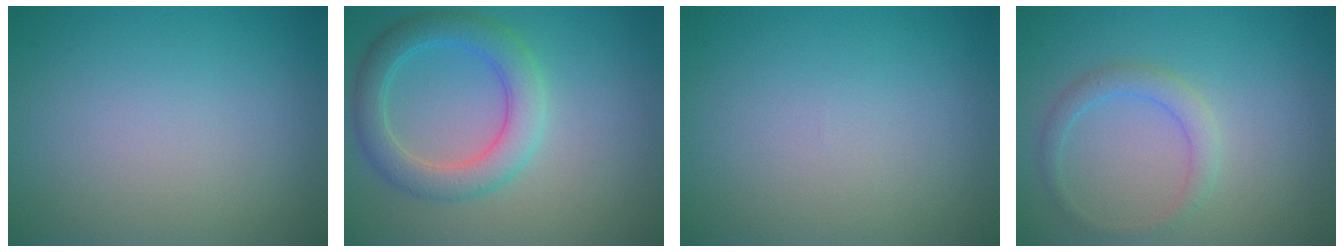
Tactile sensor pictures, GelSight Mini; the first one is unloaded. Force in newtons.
{"total": 4.4, "press": 4.4, "slide": 0.2}
{"total": 0.0}
{"total": 1.9, "press": 1.9, "slide": 0.1}